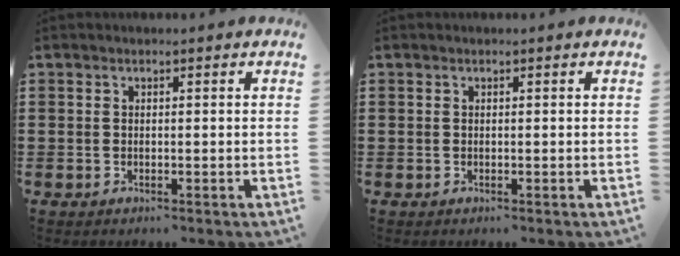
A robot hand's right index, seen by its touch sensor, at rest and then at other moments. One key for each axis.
{"total": 0.0}